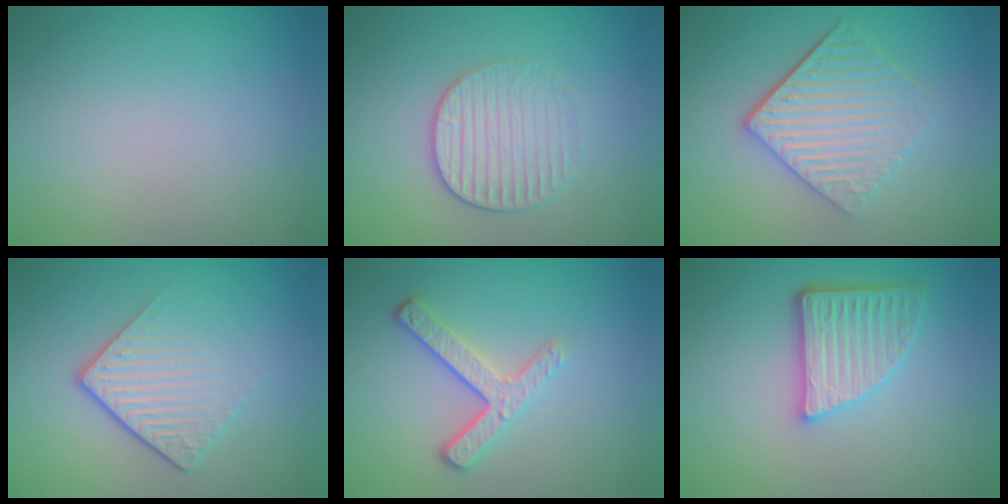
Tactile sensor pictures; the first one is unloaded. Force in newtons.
{"total": 3.1, "press": 2.7, "slide": 1.4}
{"total": 5.0, "press": 3.7, "slide": 3.4}
{"total": 4.3, "press": 2.6, "slide": 3.5}
{"total": 3.4, "press": 2.6, "slide": 2.3}
{"total": 4.6, "press": 3.4, "slide": 3.1}